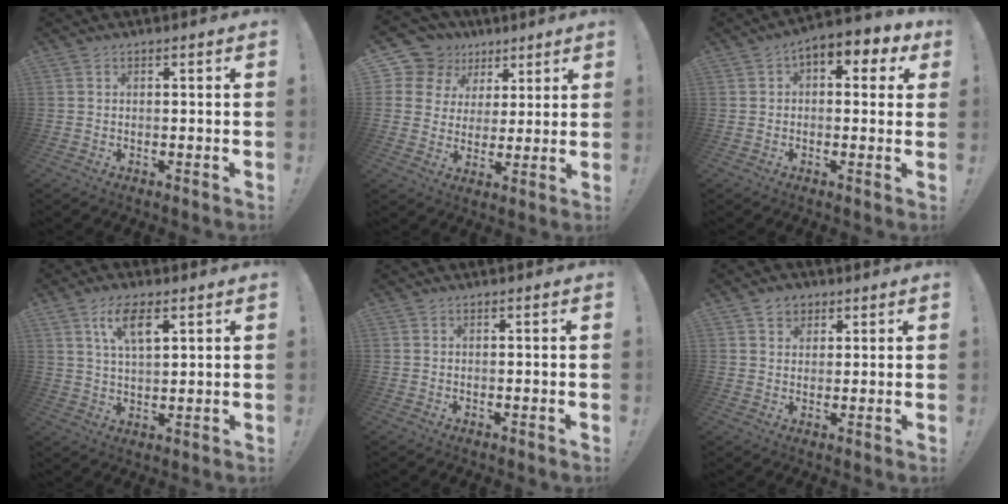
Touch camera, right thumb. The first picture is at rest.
{"total": 10.8, "force": [5.4, 8.9, 2.8], "torque": [-0.051, -0.036, 0.113]}
{"total": 5.4, "force": [1.6, 3.3, 4.0], "torque": [-0.049, -0.005, 0.029]}
{"total": 8.7, "force": [4.3, 3.7, 6.6], "torque": [-0.111, -0.008, 0.075]}
{"total": 0.0}
{"total": 4.7, "force": [2.4, 3.8, 1.3], "torque": [-0.006, -0.009, 0.043]}